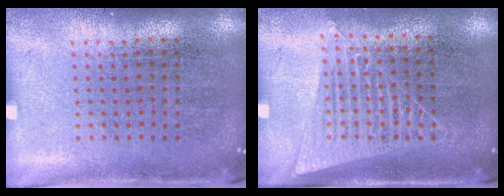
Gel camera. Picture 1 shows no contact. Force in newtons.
{"total": 1.1, "press": 1.0, "slide": 0.5}